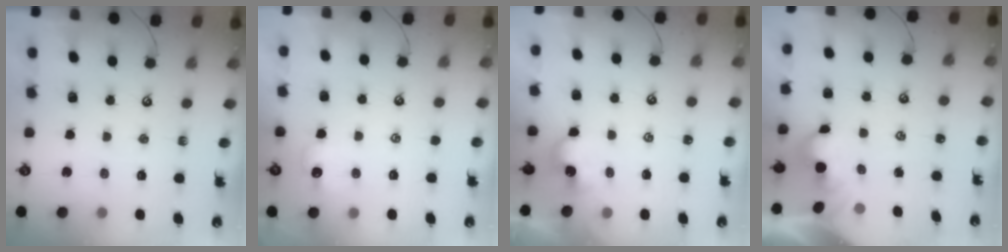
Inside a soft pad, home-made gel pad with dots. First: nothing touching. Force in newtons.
{"total": 1.6, "press": 1.6, "slide": 0.3}
{"total": 2.4, "press": 2.3, "slide": 0.3}
{"total": 1.9, "press": 1.9, "slide": 0.2}